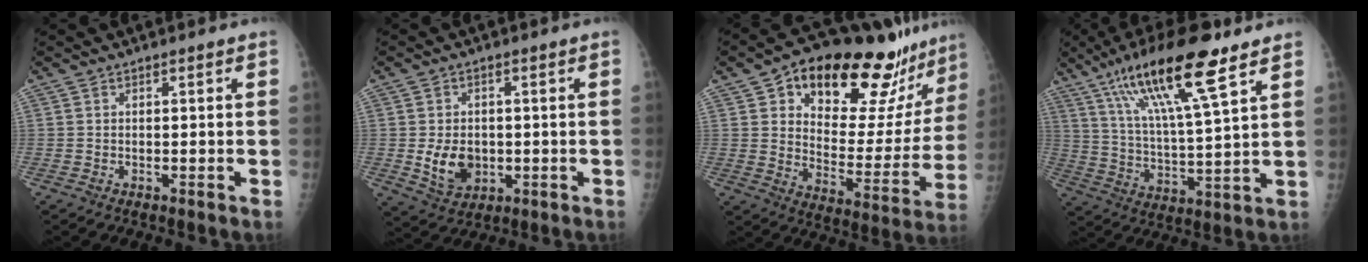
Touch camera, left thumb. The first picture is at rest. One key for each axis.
{"total": 7.2, "fx": -0.7, "fy": 5.5, "fz": 4.6, "tx": -0.058, "ty": -0.006, "tz": 0.002}
{"total": 26.8, "fx": 18.7, "fy": 11.2, "fz": 15.5, "tx": -0.173, "ty": -0.072, "tz": 0.269}
{"total": 18.5, "fx": 10.9, "fy": 3.2, "fz": 14.6, "tx": -0.258, "ty": -0.036, "tz": 0.199}